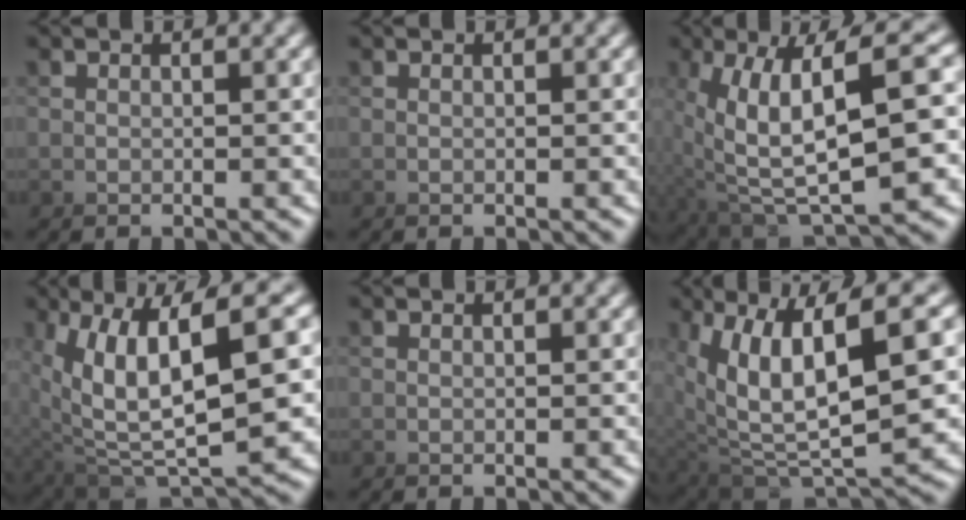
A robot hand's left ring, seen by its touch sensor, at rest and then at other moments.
{"total": 0.0}
{"total": 6.7, "force": [-1.6, 1.5, 6.4], "torque": [-0.135, -0.011, -0.012]}
{"total": 7.2, "force": [1.0, 2.8, 6.5], "torque": [-0.158, 0.004, 0.017]}
{"total": 0.0}
{"total": 6.5, "force": [1.7, 2.4, 5.8], "torque": [-0.148, 0.008, 0.025]}